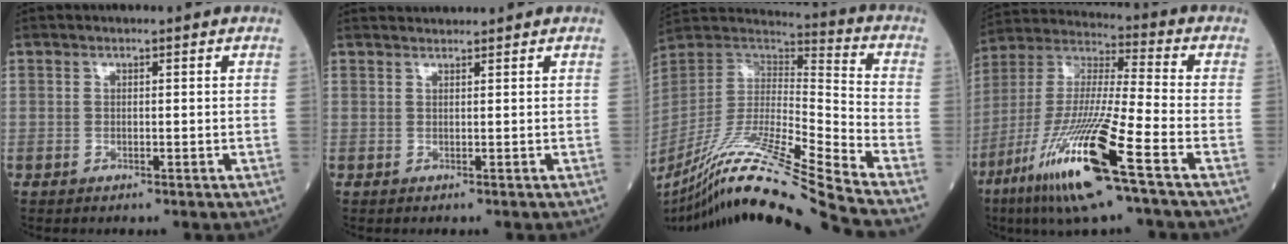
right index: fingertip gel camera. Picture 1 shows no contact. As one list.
[{"total": 1.6, "force": [1.6, -0.2, 0.0], "torque": [-0.006, 0.022, 0.030]}, {"total": 24.6, "force": [-19.9, -2.3, 14.3], "torque": [-0.266, -0.035, -0.362]}, {"total": 19.0, "force": [-9.4, 0.3, 16.5], "torque": [-0.360, -0.047, -0.186]}]